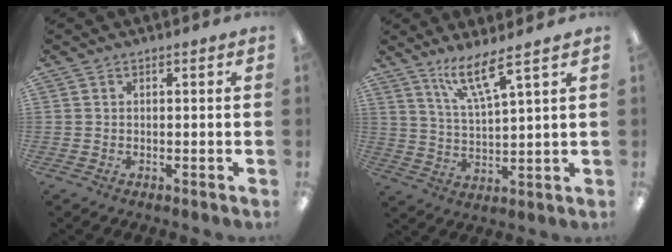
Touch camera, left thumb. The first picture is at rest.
{"total": 9.6, "force": [7.0, 1.4, 6.5], "torque": [-0.128, -0.032, 0.120]}